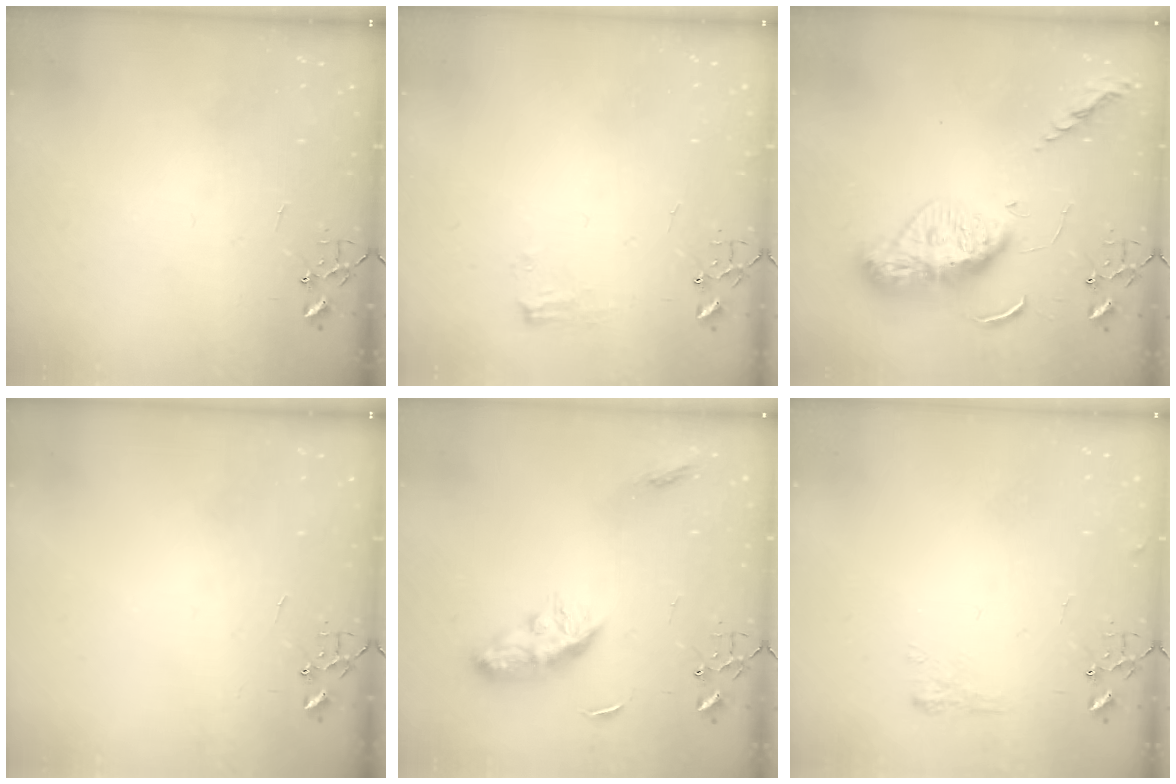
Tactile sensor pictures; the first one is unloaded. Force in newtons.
{"total": 6.8, "press": 6.8, "slide": 0.8}
{"total": 13.5, "press": 13.5, "slide": 1.2}
{"total": 0.0}
{"total": 9.3, "press": 9.3, "slide": 0.3}
{"total": 6.4, "press": 6.3, "slide": 0.8}